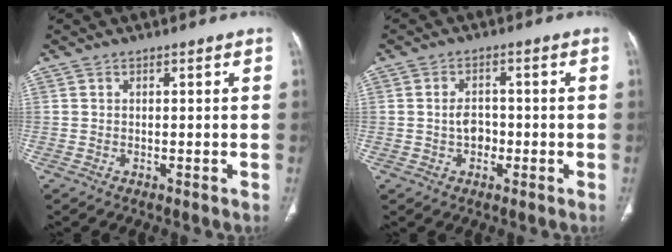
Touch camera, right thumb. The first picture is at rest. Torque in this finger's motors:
{"motor_torque": [-0.25, 0.32, 0.33, 0.31, 0.01]}